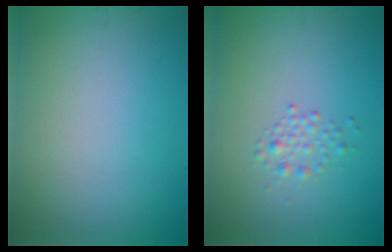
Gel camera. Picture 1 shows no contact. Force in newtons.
{"total": 1.4, "press": 1.4, "slide": 0.1}